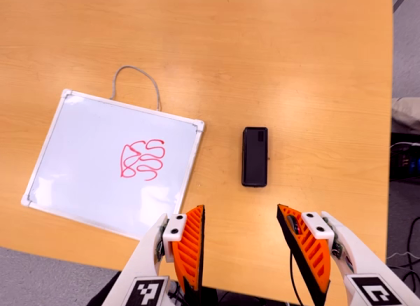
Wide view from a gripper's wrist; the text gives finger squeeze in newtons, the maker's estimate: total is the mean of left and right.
{"total": 0.0}